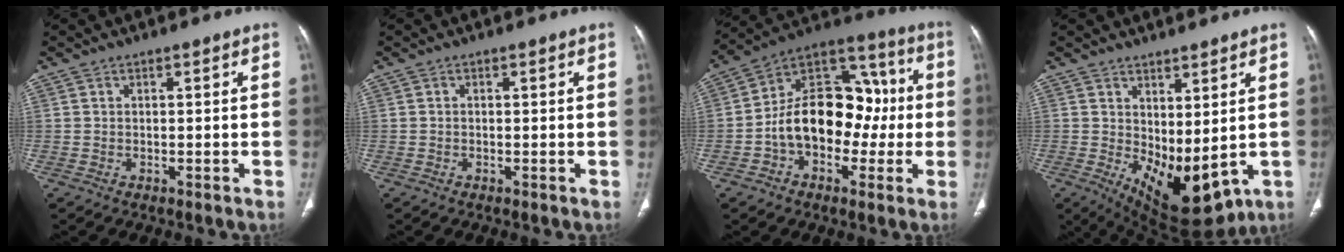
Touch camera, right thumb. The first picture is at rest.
{"total": 0.0}
{"total": 18.3, "force": [-2.3, 12.8, 13.0], "torque": [-0.167, 0.058, -0.041]}
{"total": 12.3, "force": [0.0, 6.1, 10.7], "torque": [-0.153, -0.021, 0.029]}